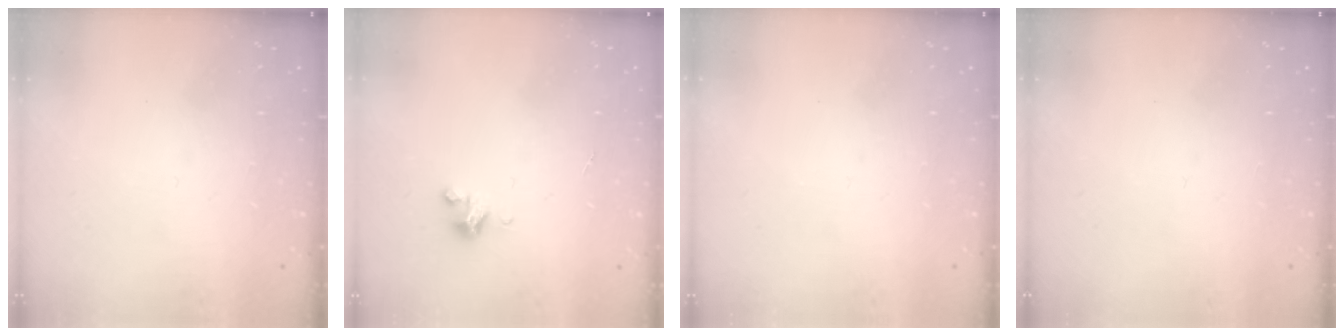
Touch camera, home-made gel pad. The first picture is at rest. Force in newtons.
{"total": 1.7, "press": 1.7, "slide": 0.3}
{"total": 0.0}
{"total": 0.0}